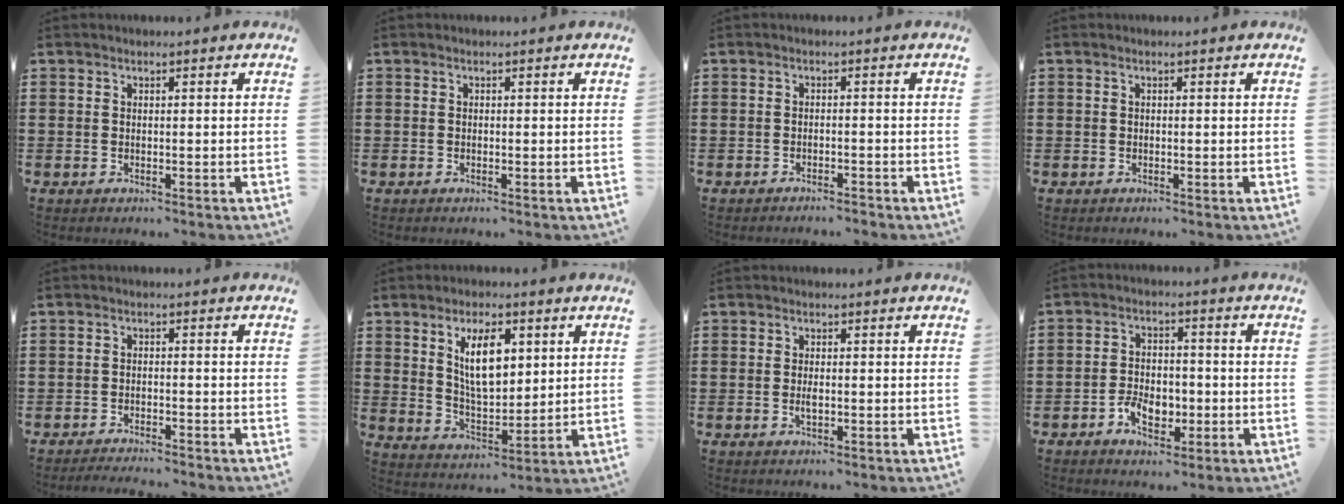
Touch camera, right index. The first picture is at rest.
{"total": 0.0}
{"total": 1.2, "force": [-1.2, 0.0, 0.1], "torque": [-0.007, 0.002, -0.025]}
{"total": 0.0}
{"total": 2.0, "force": [-2.0, -0.1, 0.1], "torque": [-0.006, 0.001, -0.042]}
{"total": 8.8, "force": [3.2, 4.0, 7.2], "torque": [-0.137, 0.006, 0.052]}
{"total": 1.5, "force": [-0.1, 0.3, 1.4], "torque": [-0.029, -0.004, -0.001]}
{"total": 5.2, "force": [-2.1, 3.2, 3.6], "torque": [-0.063, 0.000, -0.038]}